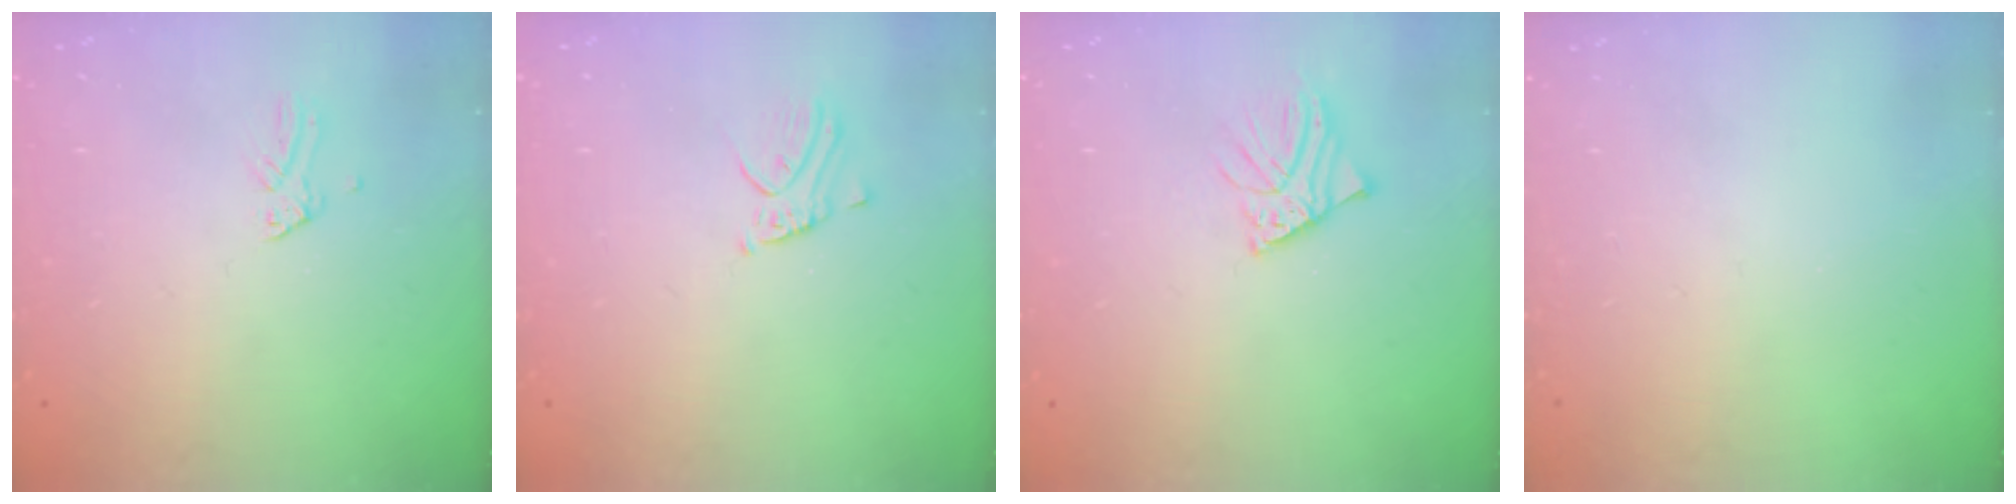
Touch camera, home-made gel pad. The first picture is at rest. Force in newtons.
{"total": 3.0, "press": 3.0, "slide": 0.1}
{"total": 2.9, "press": 2.9, "slide": 0.2}
{"total": 0.0}